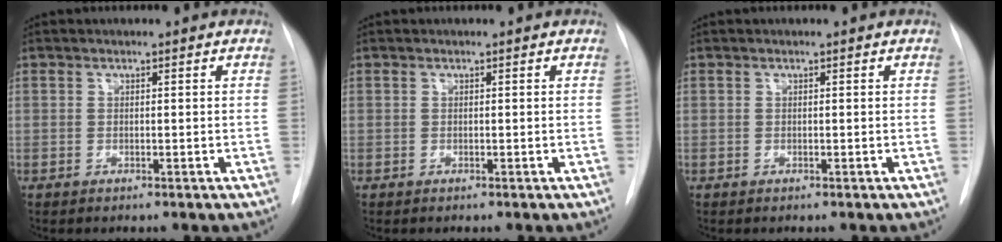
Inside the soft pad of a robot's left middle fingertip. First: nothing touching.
{"total": 0.0}
{"total": 0.0}